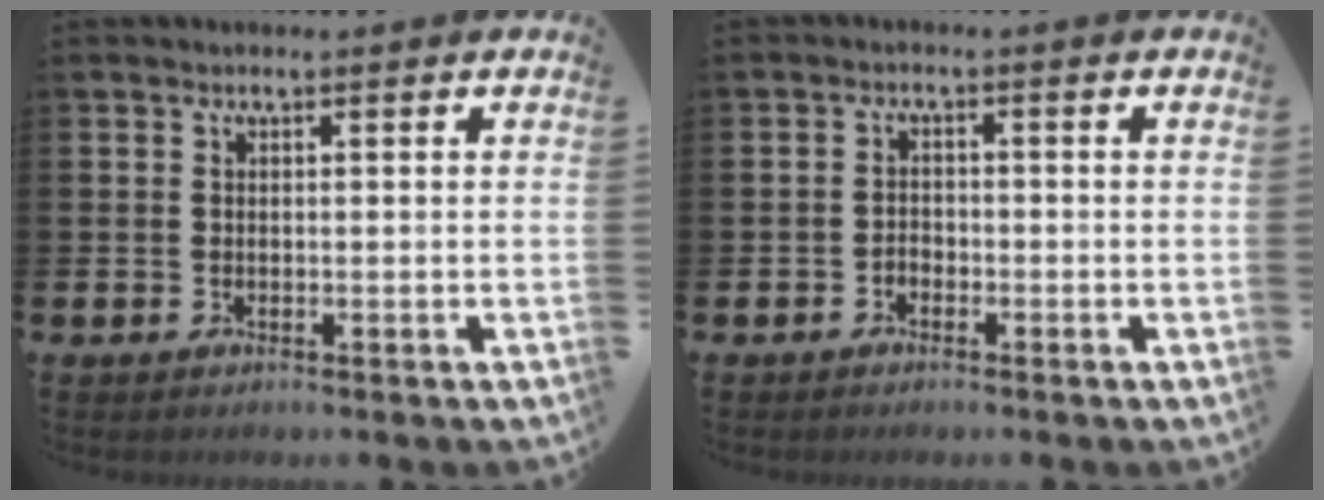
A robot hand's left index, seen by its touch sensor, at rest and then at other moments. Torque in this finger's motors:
{"motor_torque": [0.02, -0.15, -0.07, -0.01]}